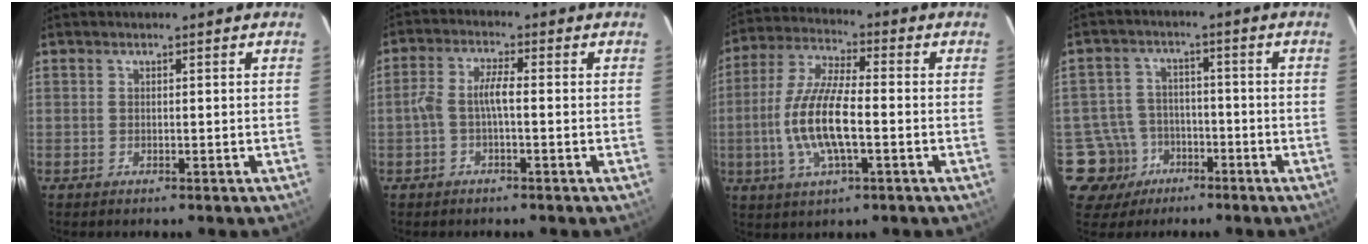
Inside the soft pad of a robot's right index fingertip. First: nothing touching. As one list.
[{"total": 4.0, "force": [-0.9, 0.9, 3.8], "torque": [-0.084, 0.012, -0.017]}, {"total": 12.8, "force": [-2.6, 3.7, 12.0], "torque": [-0.249, -0.004, -0.051]}, {"total": 8.4, "force": [-4.1, 7.4, 0.4], "torque": [-0.029, 0.029, -0.061]}]